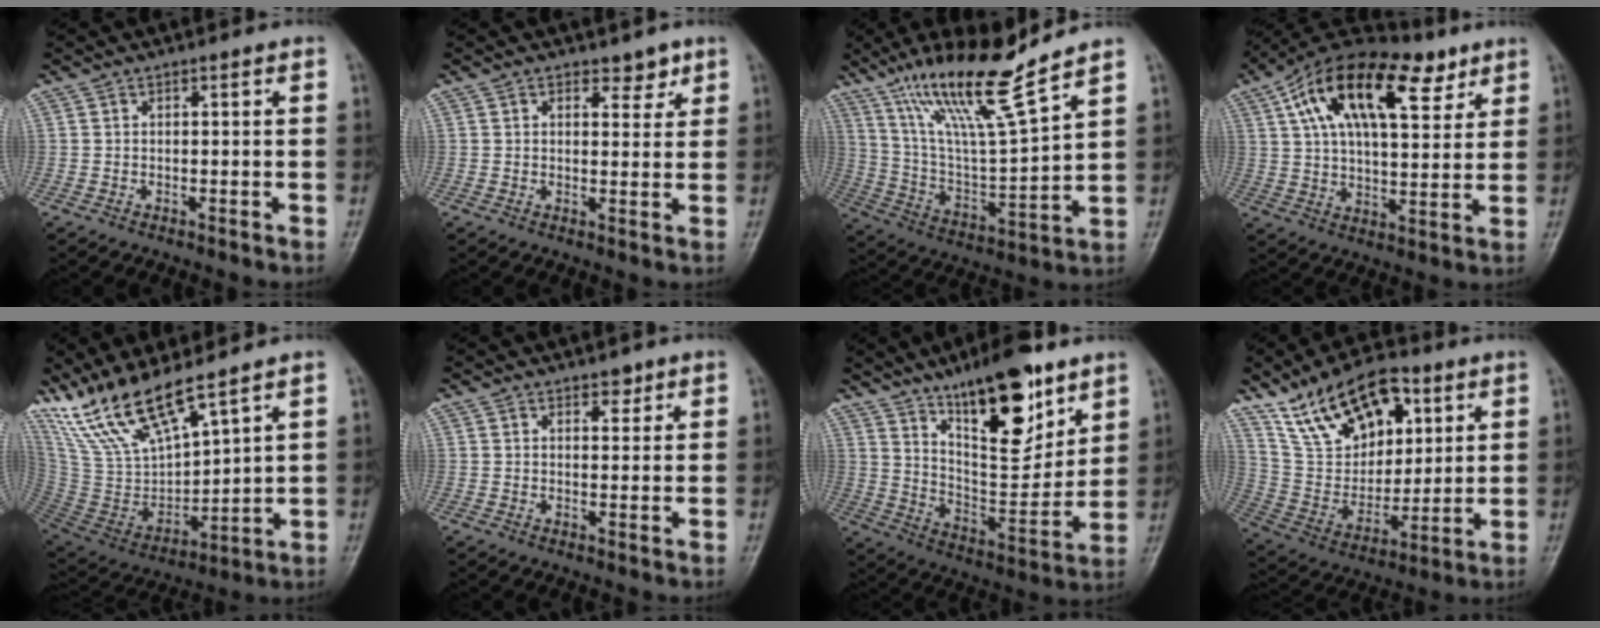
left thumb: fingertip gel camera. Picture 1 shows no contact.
{"total": 3.2, "force": [2.1, 1.9, 1.4], "torque": [0.003, -0.012, 0.029]}
{"total": 17.8, "force": [12.8, 1.6, 12.3], "torque": [-0.208, -0.066, 0.243]}
{"total": 22.7, "force": [10.6, 10.9, 16.8], "torque": [-0.265, 0.001, 0.177]}
{"total": 16.3, "force": [12.7, 4.2, 9.3], "torque": [-0.161, -0.061, 0.269]}
{"total": 2.1, "force": [1.5, 1.2, 1.0], "torque": [0.002, -0.008, 0.019]}
{"total": 20.0, "force": [12.2, 7.5, 14.0], "torque": [-0.174, -0.071, 0.210]}
{"total": 19.5, "force": [10.1, 11.4, 12.2], "torque": [-0.158, -0.035, 0.190]}